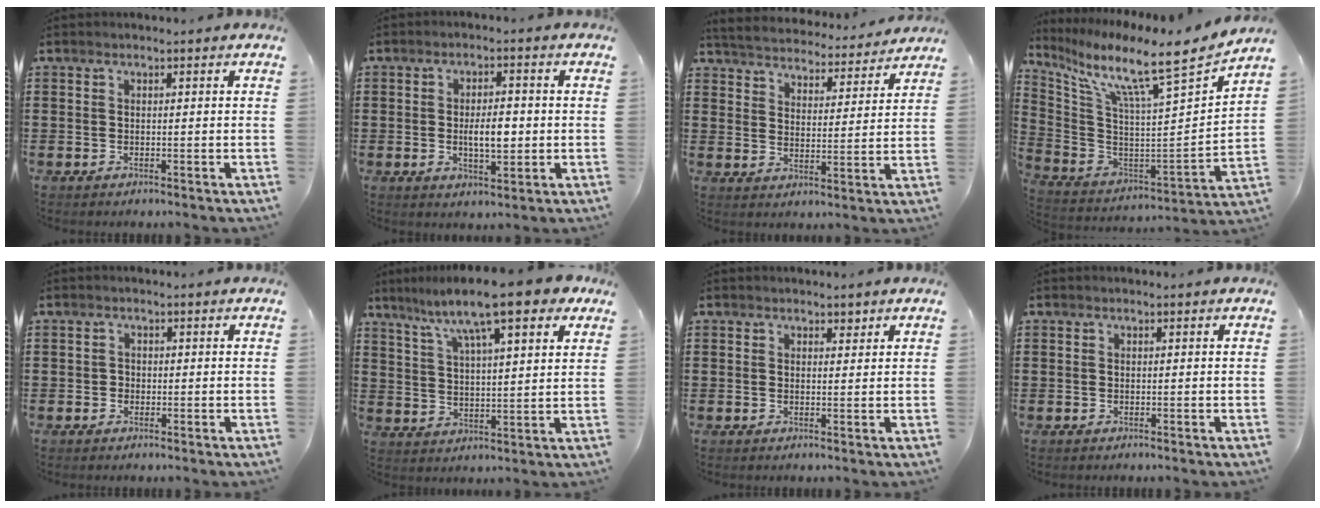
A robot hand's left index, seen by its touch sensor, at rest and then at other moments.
{"total": 5.4, "force": [-0.3, 2.2, 4.9], "torque": [-0.073, -0.001, -0.011]}
{"total": 4.5, "force": [4.5, 0.0, 0.0], "torque": [-0.027, -0.037, 0.074]}
{"total": 9.2, "force": [7.3, 0.0, 5.5], "torque": [-0.123, -0.074, 0.105]}
{"total": 0.9, "force": [-0.2, 0.9, 0.2], "torque": [-0.008, 0.005, -0.005]}
{"total": 11.7, "force": [8.2, 2.0, 8.1], "torque": [-0.164, -0.022, 0.135]}
{"total": 1.5, "force": [1.2, 0.7, 0.5], "torque": [-0.005, 0.001, 0.021]}
{"total": 0.0}